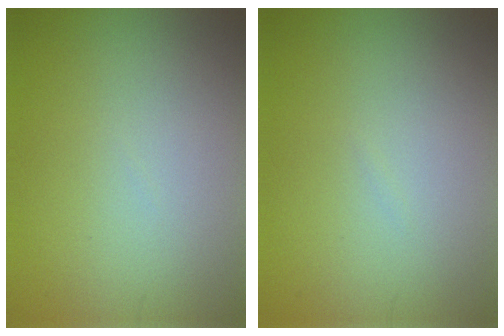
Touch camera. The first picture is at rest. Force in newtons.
{"total": 0.0}